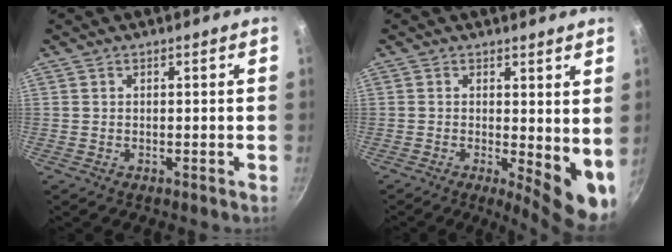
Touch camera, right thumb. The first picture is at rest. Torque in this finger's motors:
{"motor_torque": [-0.08, 0.71, 0.81, -0.08, 0.05]}